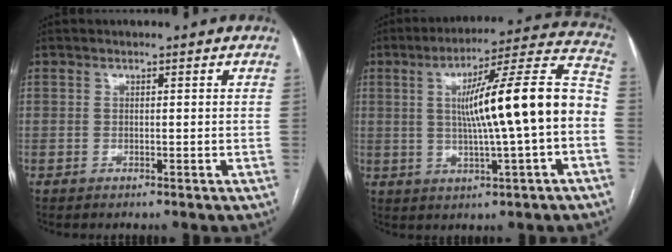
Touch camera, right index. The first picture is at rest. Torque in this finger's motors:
{"motor_torque": [0.84, -0.15, 0.49, 0.21]}